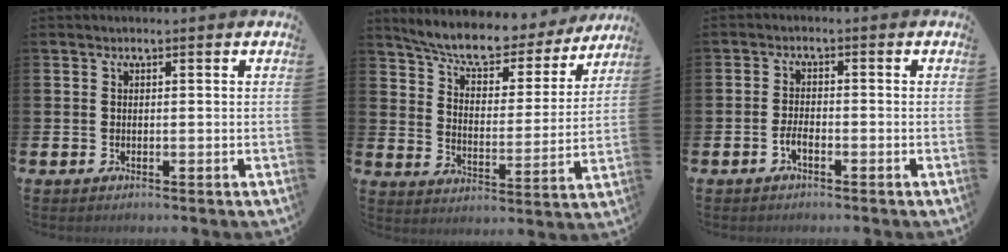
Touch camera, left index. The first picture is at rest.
{"total": 8.2, "force": [7.5, 2.1, 2.4], "torque": [-0.069, -0.057, 0.127]}
{"total": 1.9, "force": [-1.0, 0.7, 1.5], "torque": [-0.033, 0.004, -0.019]}